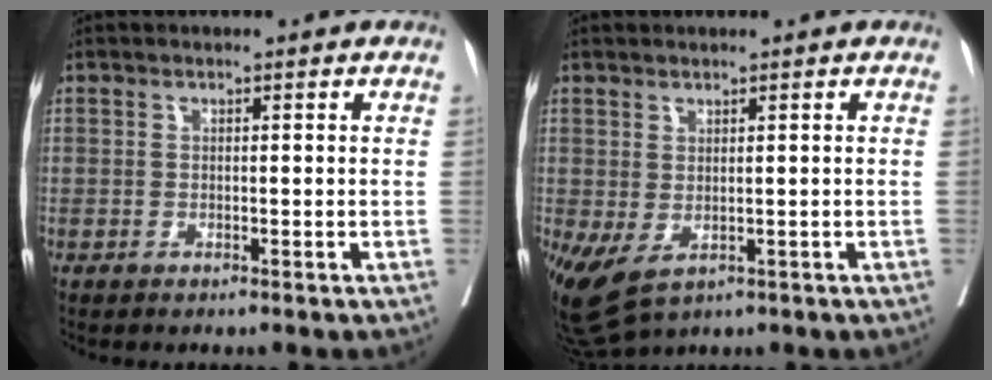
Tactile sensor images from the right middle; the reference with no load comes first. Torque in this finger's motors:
{"motor_torque": [0.26, -0.16, 0.42, 0.11]}